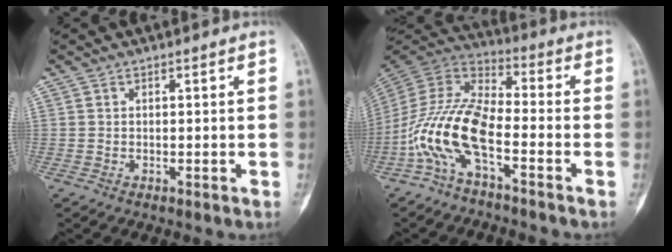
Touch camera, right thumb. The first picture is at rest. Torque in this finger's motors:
{"motor_torque": [2.11, 2.09, 1.40, -1.37, 0.24]}